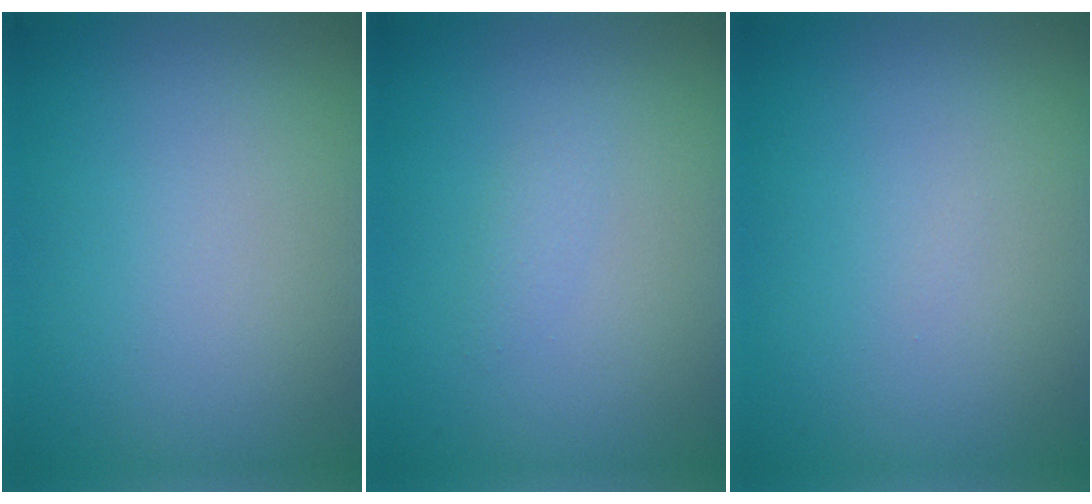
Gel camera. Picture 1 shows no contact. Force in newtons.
{"total": 0.9, "press": 0.9, "slide": 0.1}
{"total": 0.0}